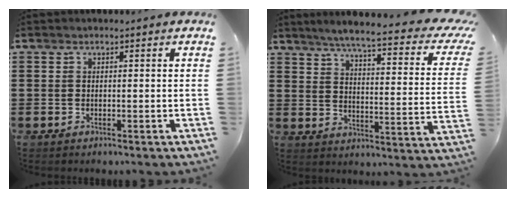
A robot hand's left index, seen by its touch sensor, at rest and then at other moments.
{"total": 5.7, "force": [4.3, -0.4, 3.7], "torque": [-0.084, -0.040, 0.062]}